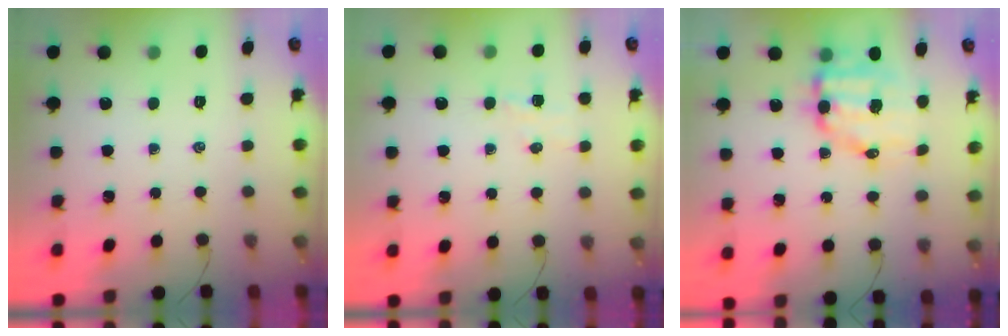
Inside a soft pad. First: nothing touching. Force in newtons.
{"total": 3.9, "press": 3.8, "slide": 0.8}
{"total": 9.6, "press": 9.3, "slide": 2.0}